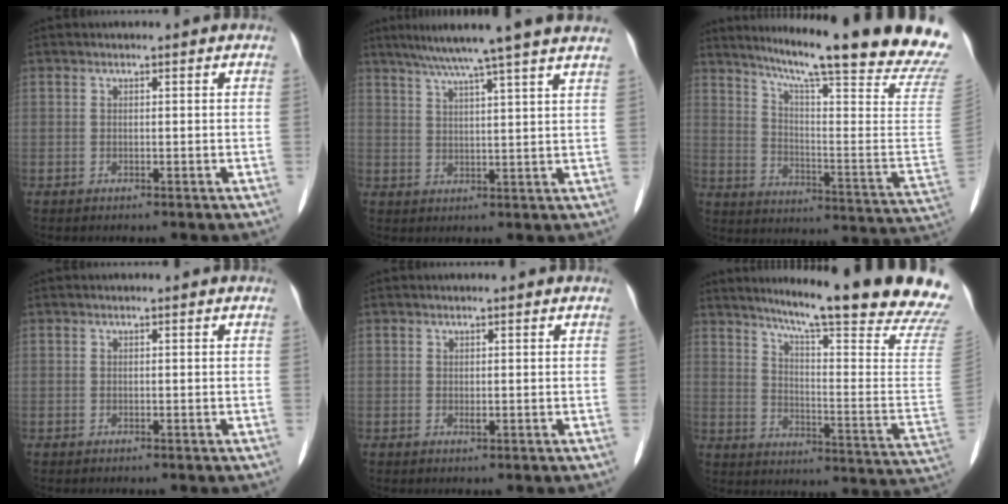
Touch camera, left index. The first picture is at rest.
{"total": 14.4, "force": [12.1, -1.4, 7.7], "torque": [-0.124, 0.011, 0.154]}
{"total": 26.8, "force": [21.8, 0.4, 15.6], "torque": [-0.224, -0.080, 0.278]}
{"total": 0.0}
{"total": 0.9, "force": [0.4, 0.2, 0.8], "torque": [-0.016, 0.001, 0.005]}
{"total": 24.9, "force": [20.7, -0.1, 13.8], "torque": [-0.196, -0.088, 0.257]}